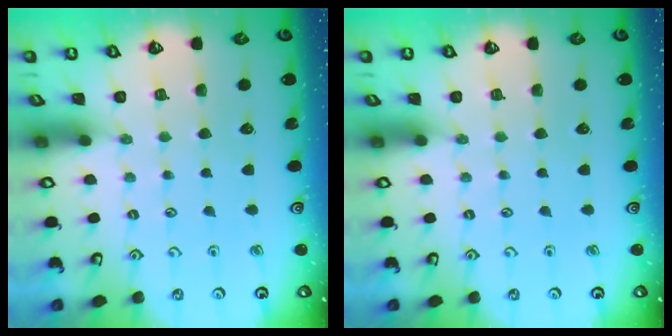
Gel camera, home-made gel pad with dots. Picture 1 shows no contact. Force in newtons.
{"total": 0.0}